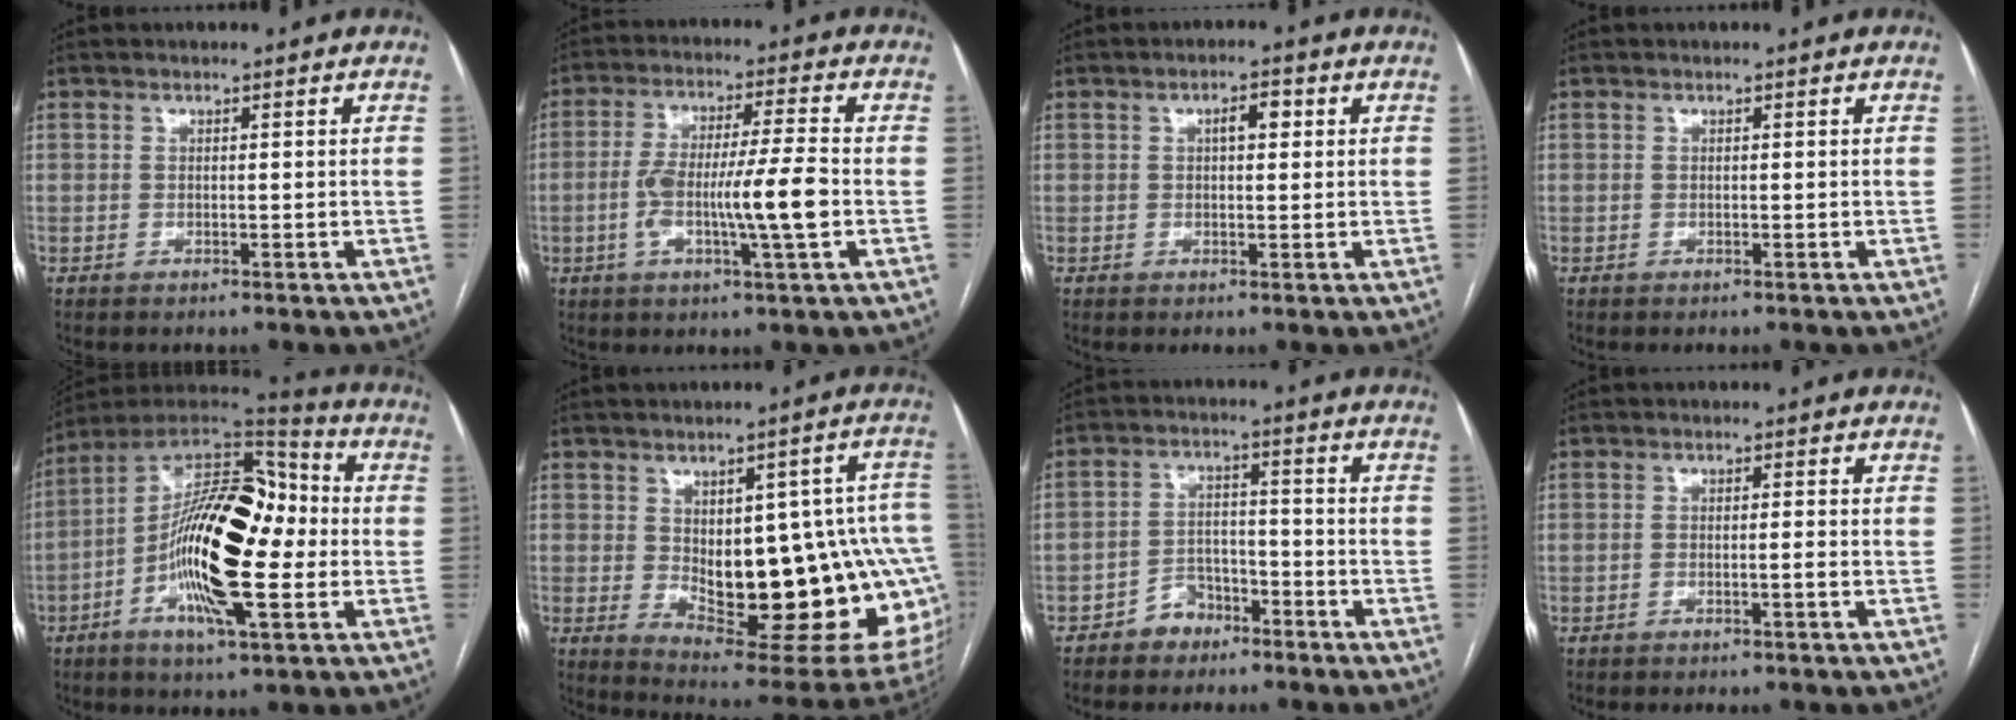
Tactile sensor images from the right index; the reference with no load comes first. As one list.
[{"total": 11.2, "force": [-2.2, 0.5, 11.0], "torque": [-0.201, 0.004, -0.042]}, {"total": 2.9, "force": [0.8, 1.1, 2.5], "torque": [-0.043, 0.011, 0.013]}, {"total": 0.0}, {"total": 20.6, "force": [-2.9, 6.2, 19.4], "torque": [-0.358, 0.021, -0.055]}, {"total": 24.6, "force": [-1.8, 8.1, 23.2], "torque": [-0.241, 0.008, 0.001]}, {"total": 4.9, "force": [-3.5, 3.3, 1.2], "torque": [-0.016, 0.018, -0.059]}, {"total": 1.0, "force": [-0.5, -0.1, 0.8], "torque": [-0.015, 0.001, -0.009]}]